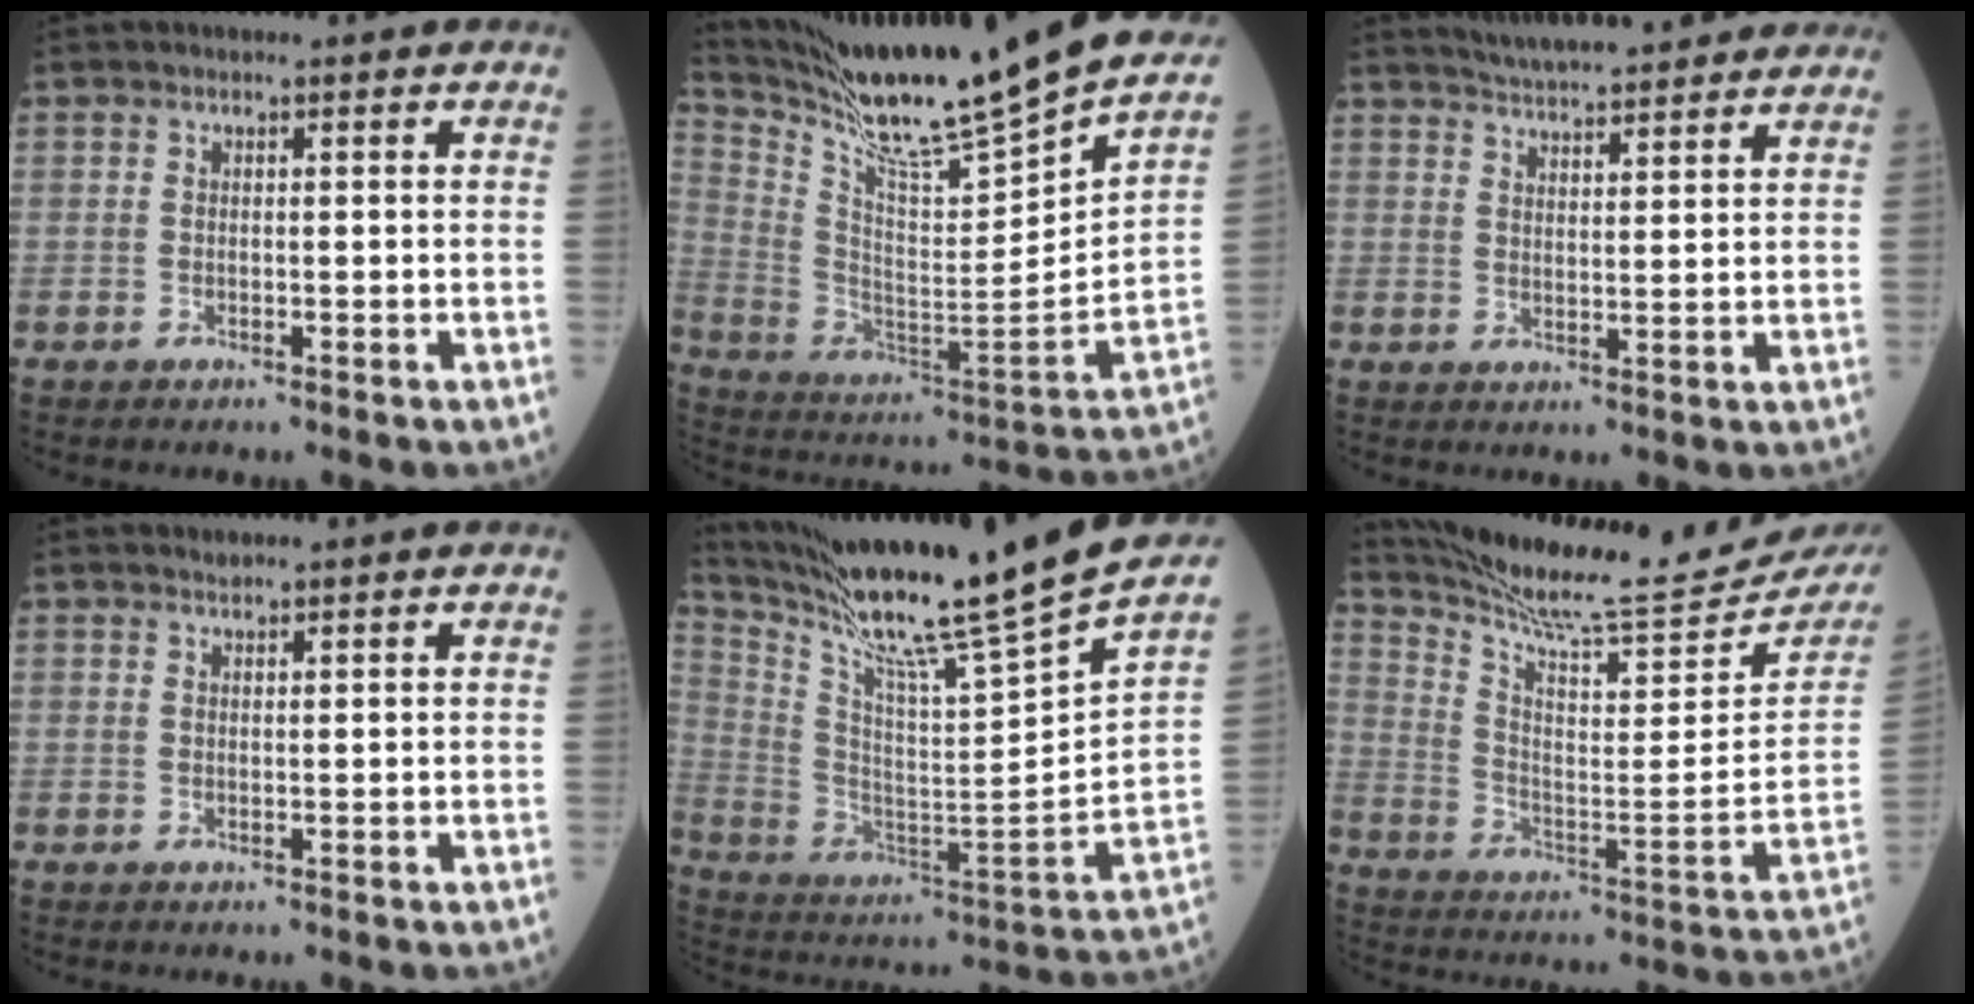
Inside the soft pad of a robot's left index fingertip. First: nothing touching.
{"total": 30.3, "force": [25.9, 0.3, 15.6], "torque": [-0.279, -0.084, 0.385]}
{"total": 12.2, "force": [11.2, 1.3, 4.7], "torque": [-0.073, 0.018, 0.154]}
{"total": 1.0, "force": [1.0, -0.1, 0.1], "torque": [-0.009, 0.010, 0.021]}
{"total": 29.8, "force": [25.0, -1.9, 16.2], "torque": [-0.297, -0.089, 0.378]}
{"total": 22.3, "force": [20.8, -0.2, 8.0], "torque": [-0.149, -0.108, 0.302]}